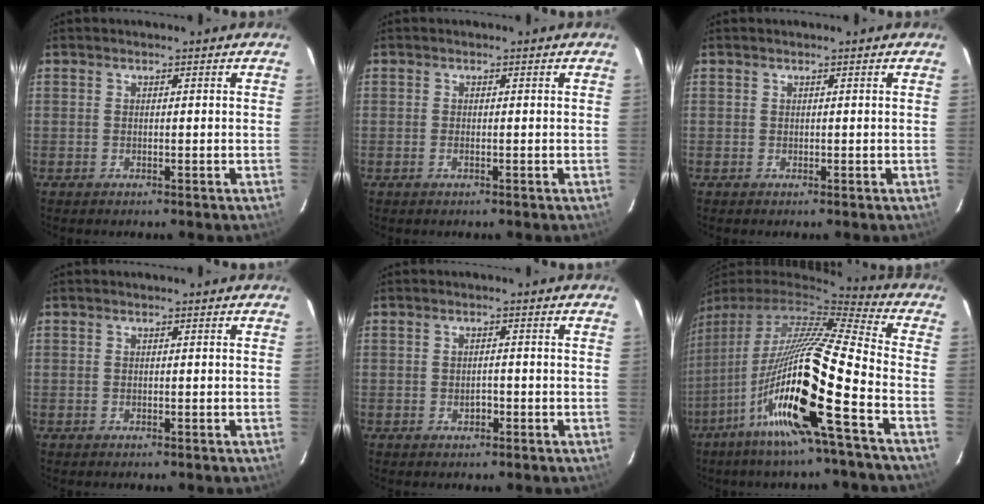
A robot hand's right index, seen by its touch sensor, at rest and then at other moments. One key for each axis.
{"total": 0.7, "fx": -0.3, "fy": 0.1, "fz": 0.7, "tx": -0.014, "ty": 0.001, "tz": -0.007}
{"total": 0.0}
{"total": 0.0}
{"total": 1.5, "fx": -0.6, "fy": 1.0, "fz": 1.0, "tx": -0.019, "ty": 0.005, "tz": -0.009}
{"total": 18.7, "fx": -7.2, "fy": -0.8, "fz": 17.3, "tx": -0.295, "ty": -0.039, "tz": -0.143}